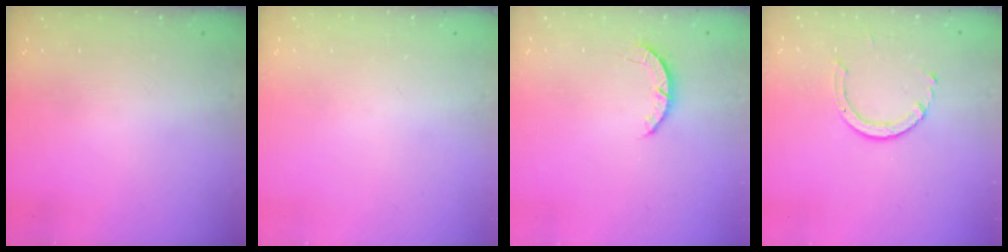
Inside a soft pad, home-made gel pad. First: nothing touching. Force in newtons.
{"total": 0.0}
{"total": 2.8, "press": 2.8, "slide": 0.4}
{"total": 4.2, "press": 4.2, "slide": 0.3}